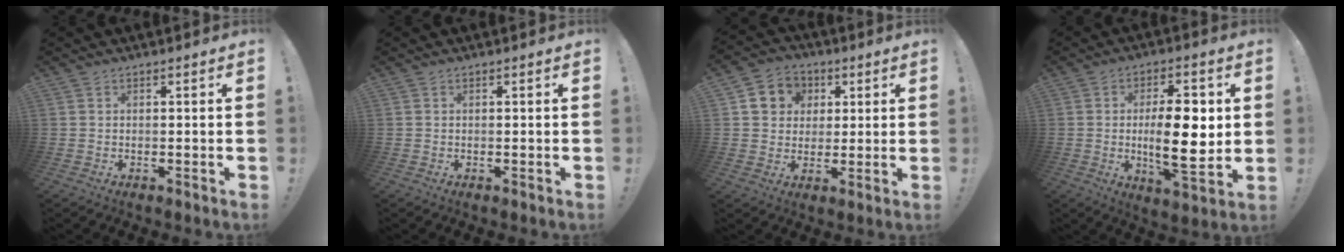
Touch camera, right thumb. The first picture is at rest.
{"total": 0.0}
{"total": 9.1, "force": [2.2, 8.4, 2.7], "torque": [-0.032, -0.005, 0.048]}
{"total": 16.0, "force": [0.6, 5.9, 14.9], "torque": [-0.234, -0.012, -0.001]}